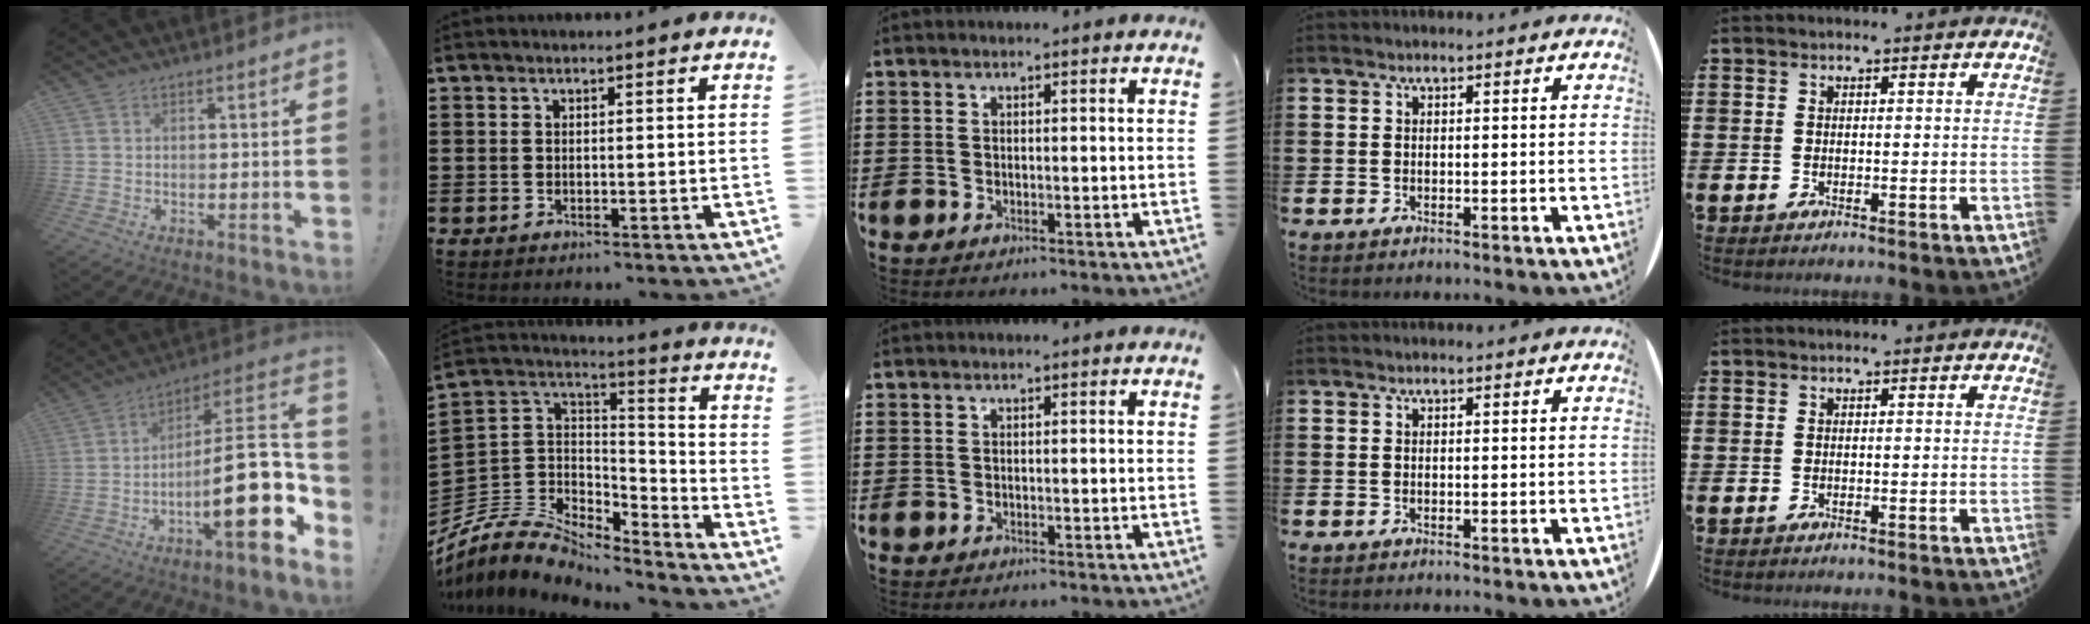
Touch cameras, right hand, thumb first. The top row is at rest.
{"thumb": {"total": 24.2, "force": [-5.3, 6.3, 22.7], "torque": [-0.365, 0.020, -0.083]}, "index": {"total": 6.8, "force": [-5.5, 3.6, 1.7], "torque": [-0.064, -0.004, -0.112]}}